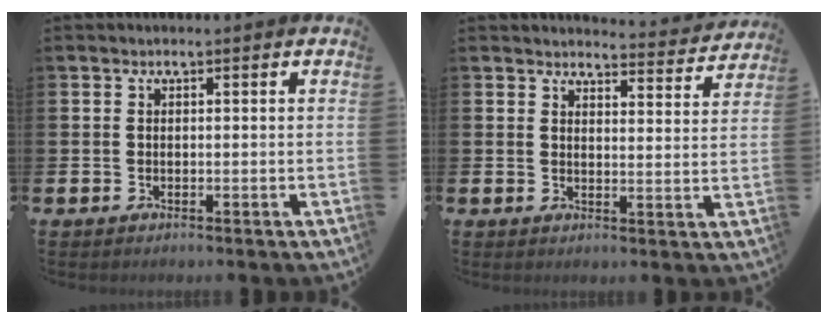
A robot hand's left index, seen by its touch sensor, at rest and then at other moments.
{"total": 3.8, "force": [3.8, 0.3, 0.2], "torque": [-0.006, -0.034, 0.063]}